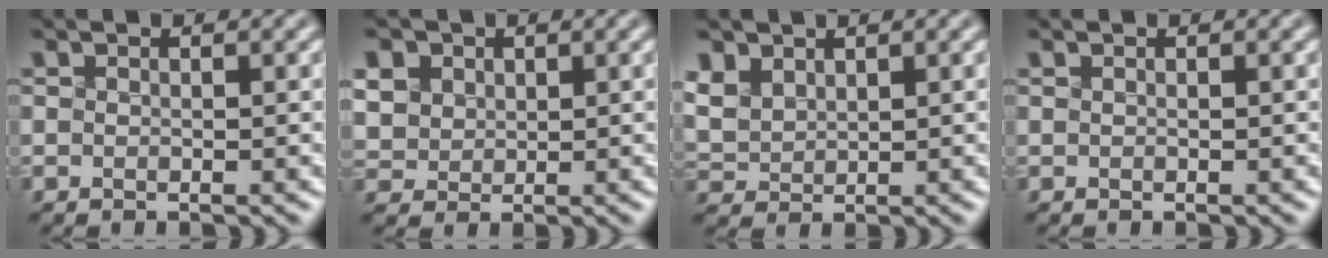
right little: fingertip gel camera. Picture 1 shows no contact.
{"total": 9.5, "force": [4.3, 7.4, 4.2], "torque": [-0.114, 0.028, 0.070]}
{"total": 4.4, "force": [2.3, 3.1, 2.2], "torque": [-0.083, 0.015, 0.062]}
{"total": 0.0}